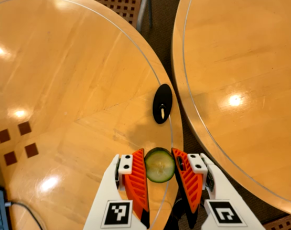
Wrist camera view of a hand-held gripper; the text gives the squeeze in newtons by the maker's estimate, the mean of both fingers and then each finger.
{"total": 8.2, "left": 8.2, "right": 8.1}